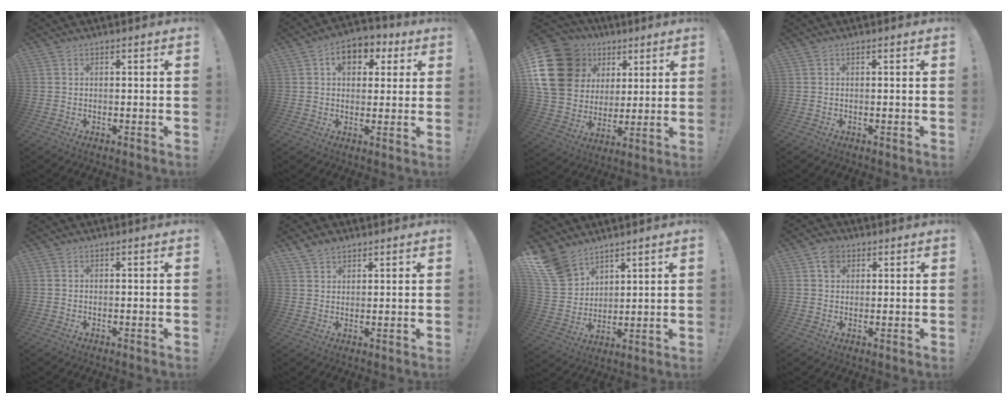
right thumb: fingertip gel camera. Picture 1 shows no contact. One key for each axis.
{"total": 8.6, "fx": 3.2, "fy": 6.2, "fz": 5.1, "tx": -0.069, "ty": -0.006, "tz": 0.057}
{"total": 21.6, "fx": 7.7, "fy": 17.1, "fz": 10.8, "tx": -0.194, "ty": -0.029, "tz": 0.176}
{"total": 0.0}
{"total": 0.0}
{"total": 4.0, "fx": 3.2, "fy": 2.2, "fz": 1.0, "tx": -0.019, "ty": -0.016, "tz": 0.060}
{"total": 12.0, "fx": 9.0, "fy": 7.1, "fz": 3.6, "tx": -0.078, "ty": -0.060, "tz": 0.180}
{"total": 4.4, "fx": 2.1, "fy": 3.4, "fz": 1.8, "tx": -0.024, "ty": -0.001, "tz": 0.039}